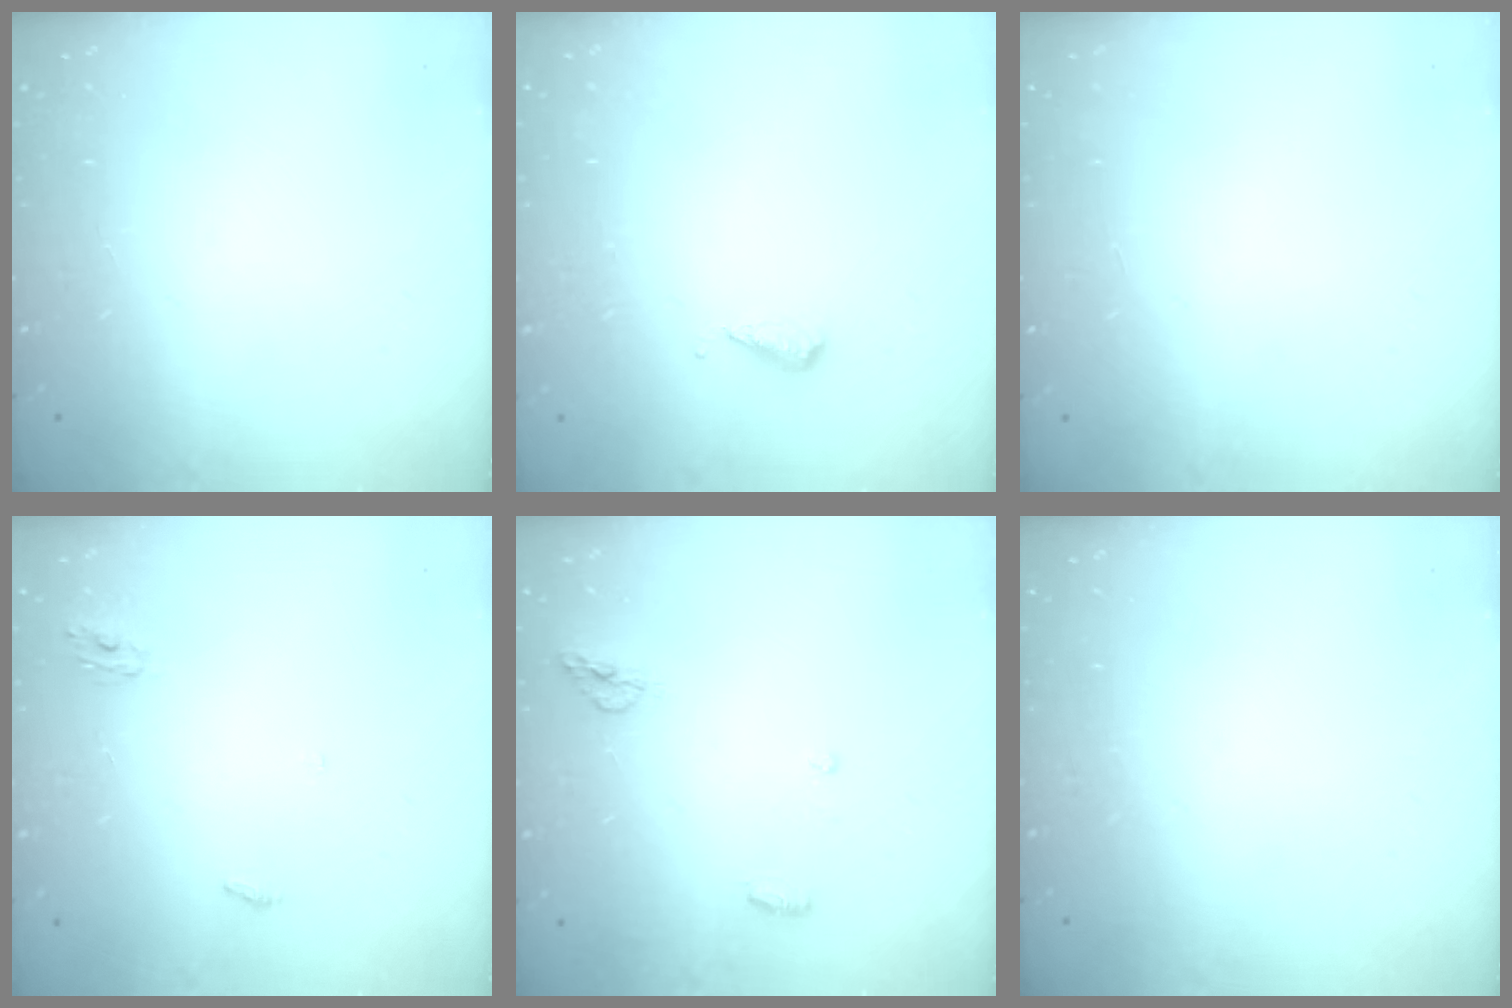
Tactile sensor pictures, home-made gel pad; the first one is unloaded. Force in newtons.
{"total": 3.6, "press": 3.6, "slide": 0.3}
{"total": 0.9, "press": 0.9, "slide": 0.1}
{"total": 3.2, "press": 3.2, "slide": 0.2}
{"total": 5.3, "press": 5.3, "slide": 0.2}
{"total": 0.0}